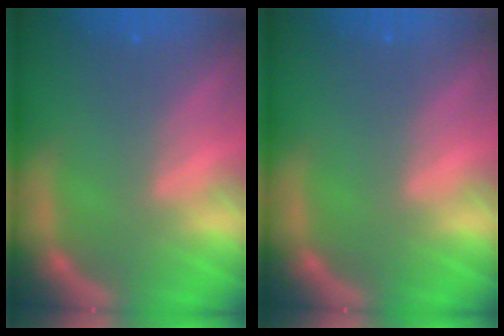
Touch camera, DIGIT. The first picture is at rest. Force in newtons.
{"total": 0.0}